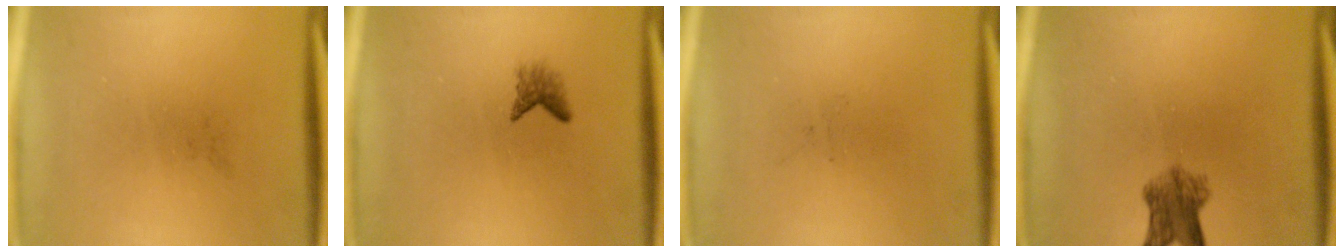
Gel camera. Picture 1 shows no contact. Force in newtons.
{"total": 1.6}
{"total": 0.0}
{"total": 5.0}